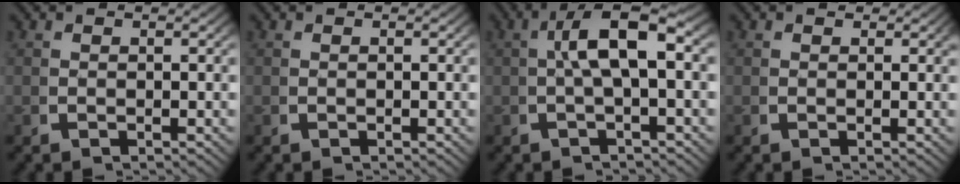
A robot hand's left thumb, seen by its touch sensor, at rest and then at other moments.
{"total": 0.0}
{"total": 6.2, "force": [0.6, 2.4, 5.7], "torque": [-0.101, 0.012, 0.001]}
{"total": 0.7, "force": [0.6, 0.3, 0.2], "torque": [0.005, 0.001, 0.008]}